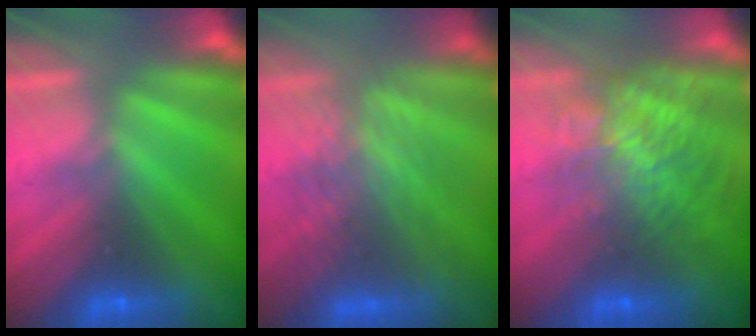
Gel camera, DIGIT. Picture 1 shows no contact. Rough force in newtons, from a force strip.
{"total": 3.2}
{"total": 7.4}